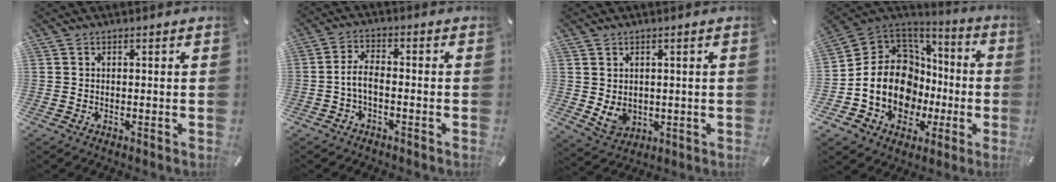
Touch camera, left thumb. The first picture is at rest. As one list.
[{"total": 4.5, "force": [-1.8, 1.8, 3.7], "torque": [-0.085, 0.006, -0.039]}, {"total": 4.9, "force": [1.3, 4.2, 2.2], "torque": [-0.041, -0.010, 0.024]}, {"total": 17.4, "force": [-0.4, 14.0, 10.2], "torque": [-0.230, -0.031, -0.004]}]